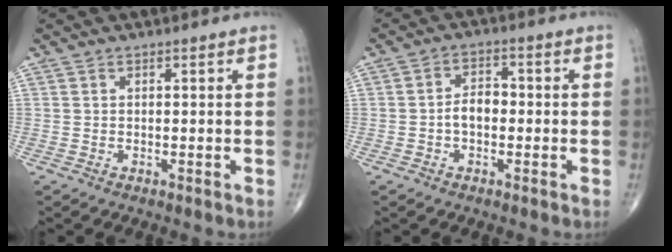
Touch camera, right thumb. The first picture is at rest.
{"total": 4.3, "force": [-0.9, 2.8, 3.2], "torque": [-0.044, 0.019, -0.022]}